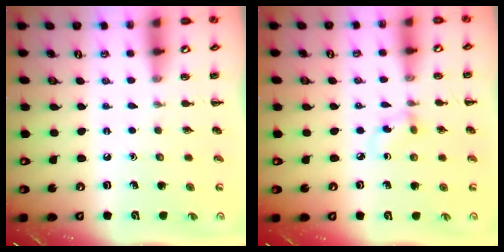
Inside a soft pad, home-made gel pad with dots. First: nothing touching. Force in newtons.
{"total": 4.4, "press": 4.1, "slide": 1.7}